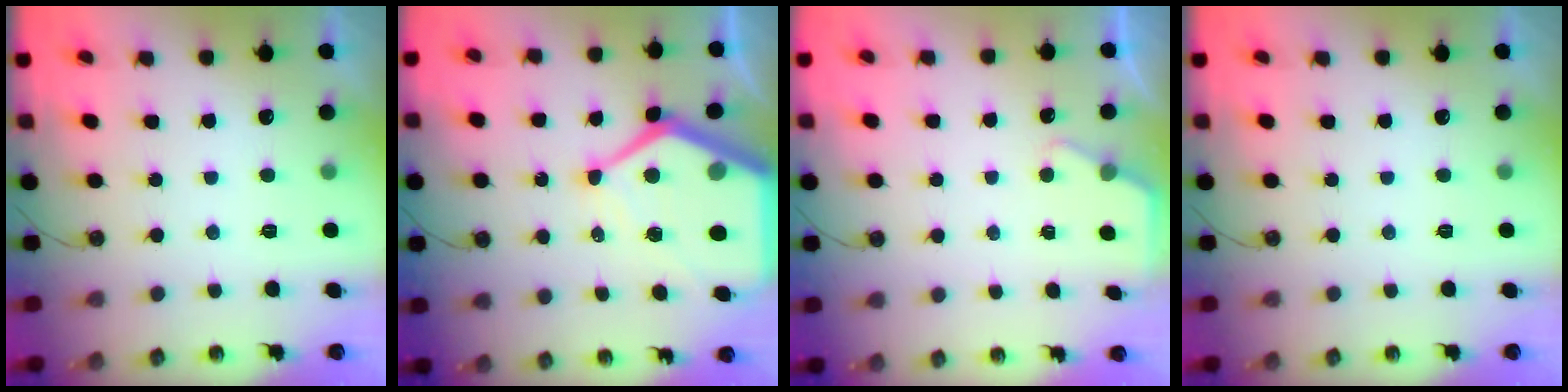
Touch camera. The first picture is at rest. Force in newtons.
{"total": 19.4, "press": 19.3, "slide": 2.0}
{"total": 2.2, "press": 2.2, "slide": 0.3}
{"total": 0.0}